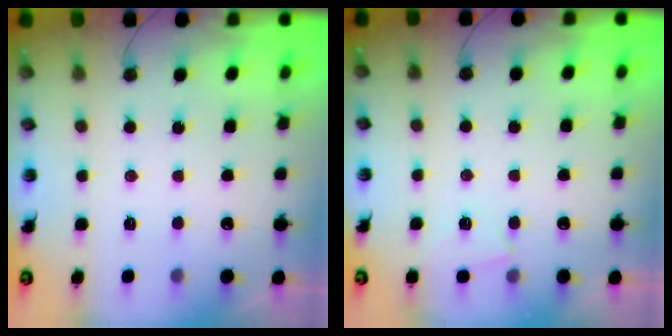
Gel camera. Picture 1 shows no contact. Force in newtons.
{"total": 3.4, "press": 3.4, "slide": 0.5}